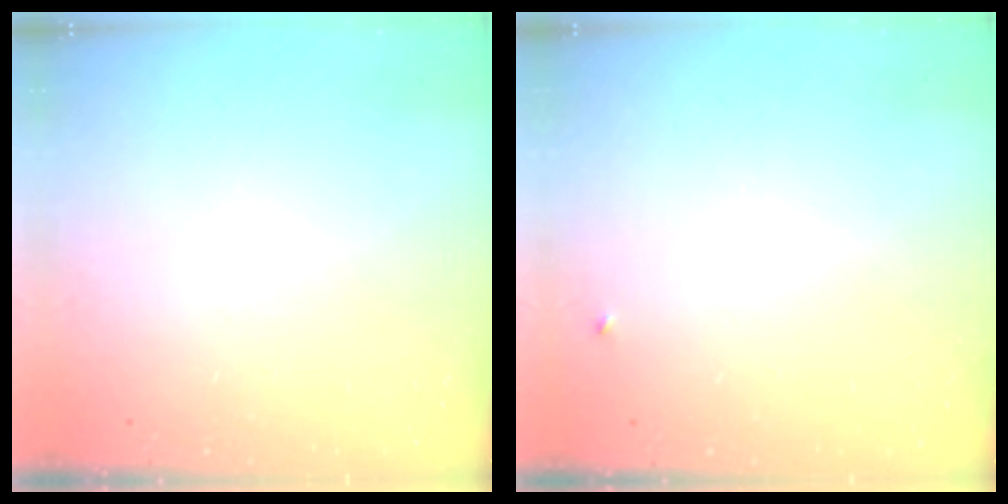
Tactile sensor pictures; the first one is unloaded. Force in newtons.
{"total": 3.5, "press": 3.4, "slide": 0.5}